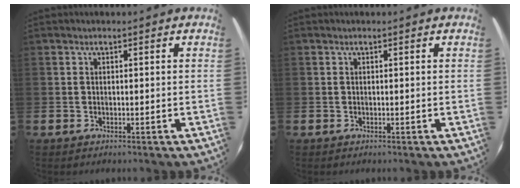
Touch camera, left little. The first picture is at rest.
{"total": 0.0}